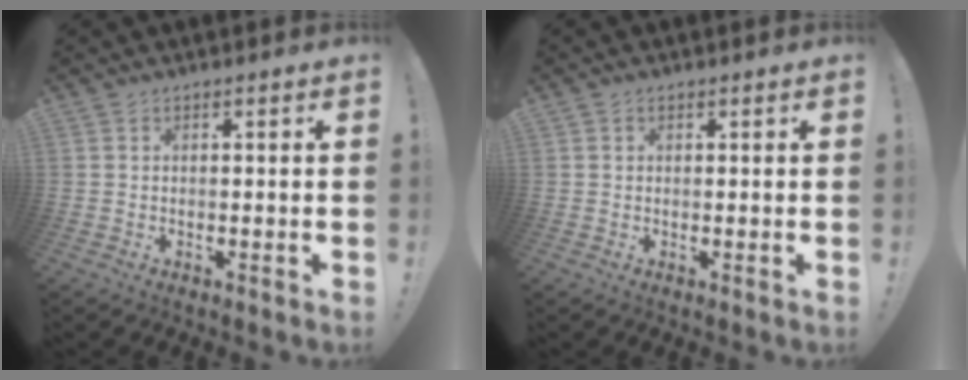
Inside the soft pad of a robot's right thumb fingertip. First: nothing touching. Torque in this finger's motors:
{"motor_torque": [-0.12, 0.03, 0.06, 0.00, 0.04]}